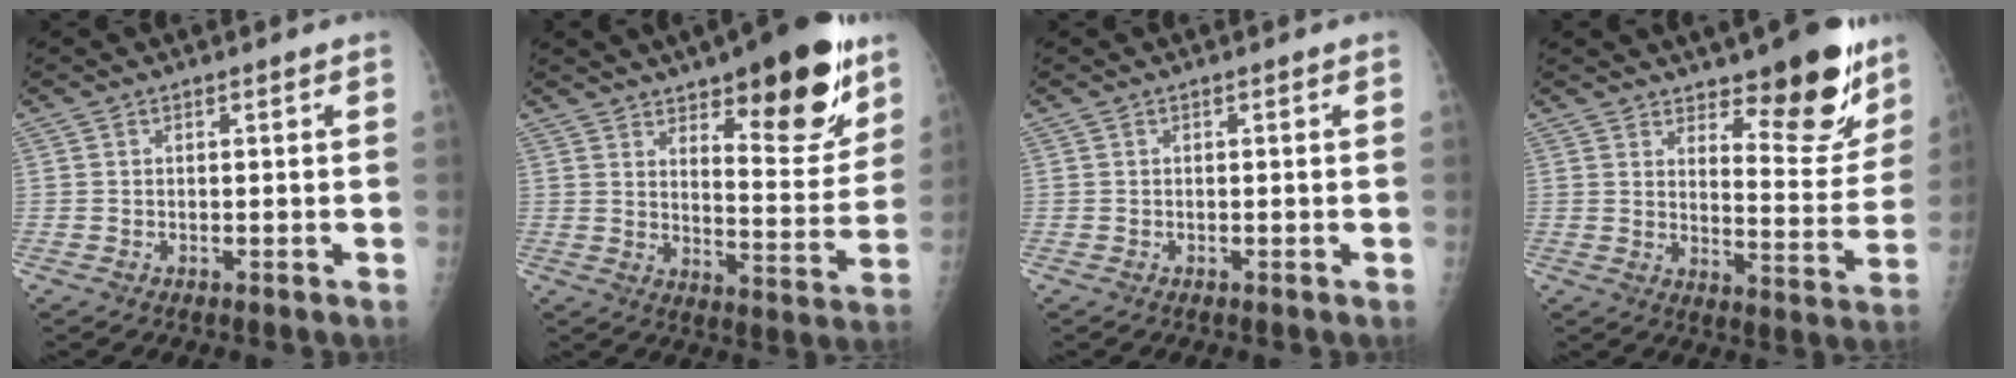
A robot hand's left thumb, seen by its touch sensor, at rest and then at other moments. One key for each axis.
{"total": 19.1, "fx": 11.7, "fy": 6.7, "fz": 13.6, "tx": -0.137, "ty": -0.074, "tz": 0.171}
{"total": 0.0}
{"total": 13.9, "fx": 9.8, "fy": 4.9, "fz": 8.6, "tx": -0.063, "ty": -0.077, "tz": 0.146}